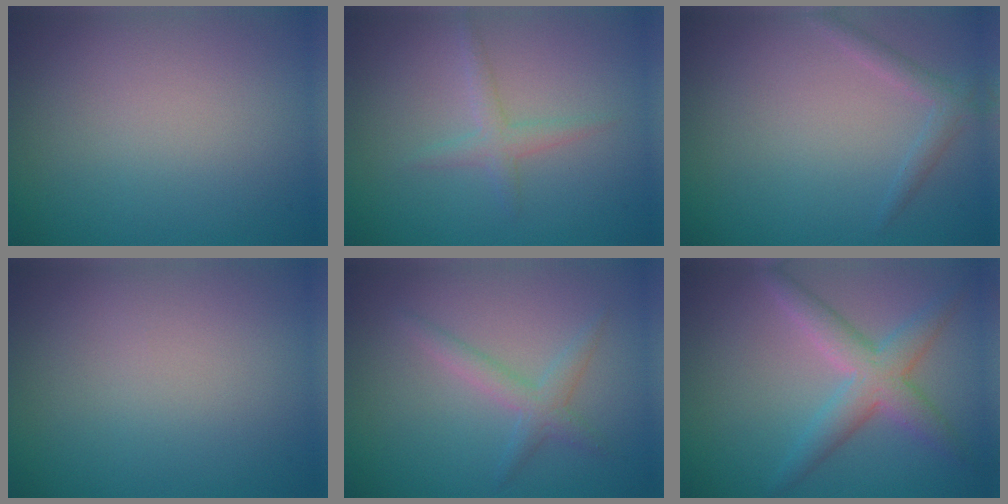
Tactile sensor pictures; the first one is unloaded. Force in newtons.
{"total": 1.6, "press": 1.6, "slide": 0.1}
{"total": 1.4, "press": 1.4, "slide": 0.1}
{"total": 0.0}
{"total": 2.0, "press": 2.0, "slide": 0.1}
{"total": 4.2, "press": 4.2, "slide": 0.2}